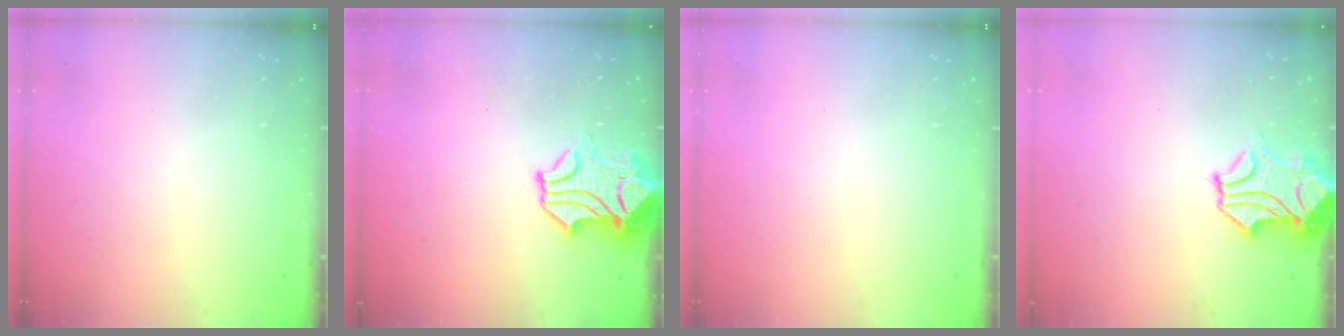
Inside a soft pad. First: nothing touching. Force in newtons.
{"total": 1.3, "press": 0.5, "slide": 1.3}
{"total": 0.0}
{"total": 2.2, "press": 1.8, "slide": 1.2}